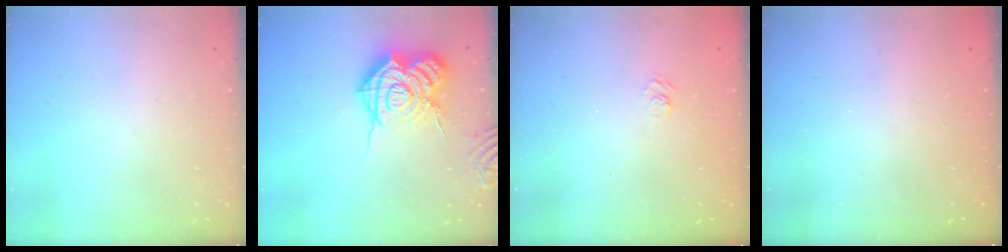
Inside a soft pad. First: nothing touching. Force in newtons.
{"total": 20.0, "press": 19.9, "slide": 2.2}
{"total": 2.3, "press": 1.8, "slide": 1.3}
{"total": 2.5, "press": 2.4, "slide": 0.8}